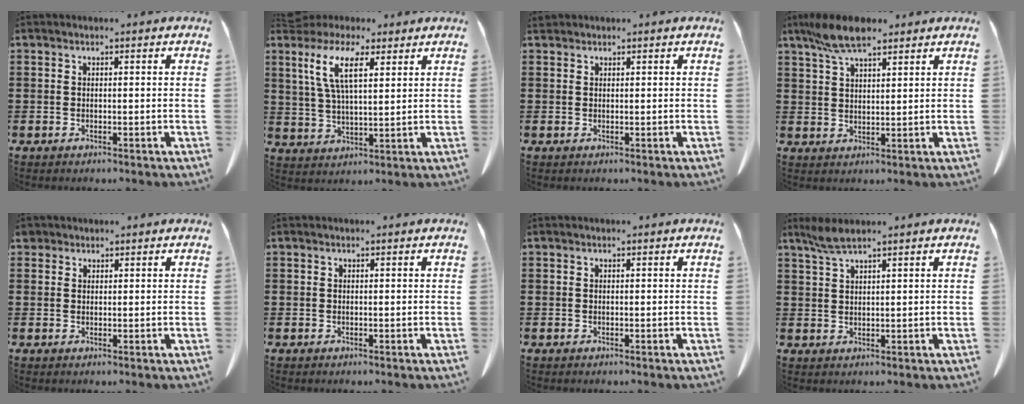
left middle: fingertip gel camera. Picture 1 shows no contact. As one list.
[{"total": 8.4, "force": [4.3, 2.9, 6.6], "torque": [-0.138, 0.002, 0.078]}, {"total": 0.7, "force": [0.6, 0.2, 0.1], "torque": [-0.006, 0.000, 0.013]}, {"total": 7.4, "force": [5.4, 2.1, 4.7], "torque": [-0.105, -0.003, 0.100]}, {"total": 1.5, "force": [1.2, 0.8, 0.2], "torque": [-0.011, 0.003, 0.025]}, {"total": 0.0}, {"total": 0.0}, {"total": 3.1, "force": [2.4, 0.2, 2.0], "torque": [-0.046, -0.001, 0.045]}]